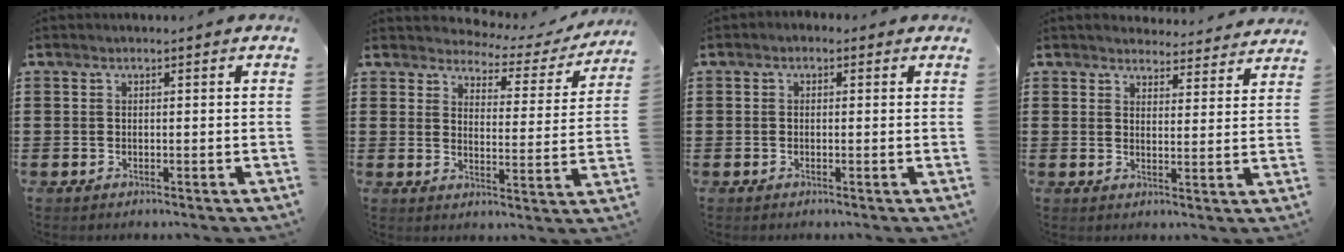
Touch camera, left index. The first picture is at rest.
{"total": 3.1, "force": [3.0, 0.8, 0.4], "torque": [-0.021, -0.025, 0.043]}
{"total": 0.9, "force": [-0.2, 0.8, 0.3], "torque": [-0.008, 0.005, -0.006]}
{"total": 3.9, "force": [3.8, 0.5, 0.0], "torque": [-0.006, -0.021, 0.068]}